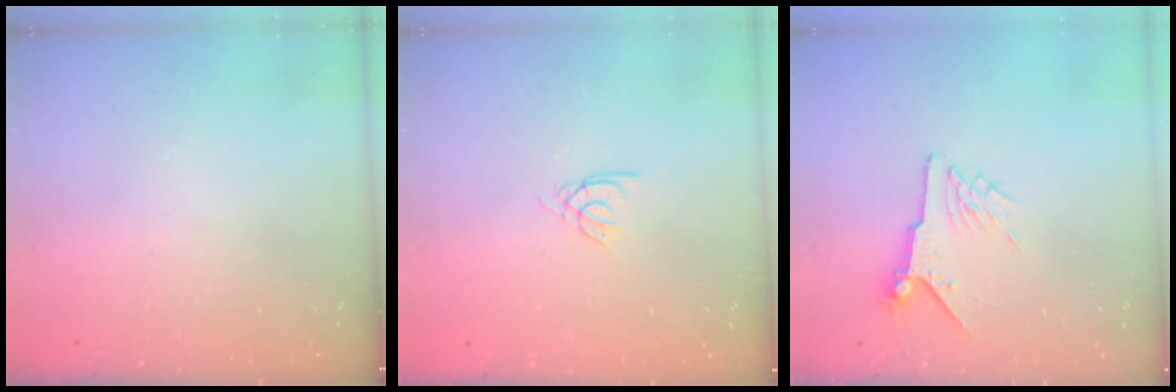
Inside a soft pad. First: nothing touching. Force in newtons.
{"total": 2.1, "press": 2.1, "slide": 0.2}
{"total": 6.8, "press": 6.7, "slide": 1.0}